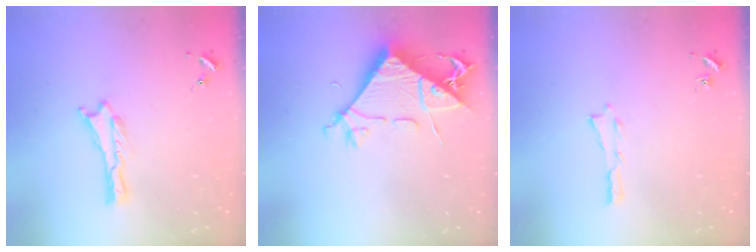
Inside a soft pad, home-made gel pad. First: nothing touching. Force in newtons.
{"total": 8.2, "press": 8.1, "slide": 1.2}
{"total": 0.0}